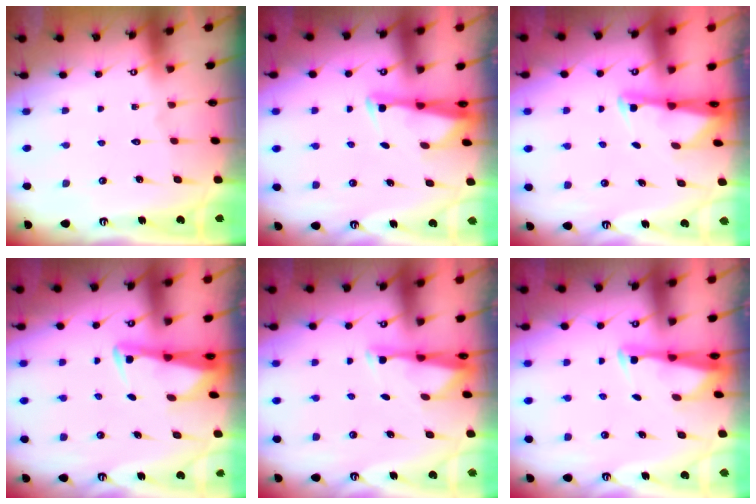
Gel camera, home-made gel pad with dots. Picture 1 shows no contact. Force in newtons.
{"total": 2.7, "press": 2.7, "slide": 0.6}
{"total": 1.9, "press": 1.9, "slide": 0.3}
{"total": 2.5, "press": 2.5, "slide": 0.5}
{"total": 2.9, "press": 2.9, "slide": 0.6}
{"total": 2.8, "press": 2.8, "slide": 0.6}